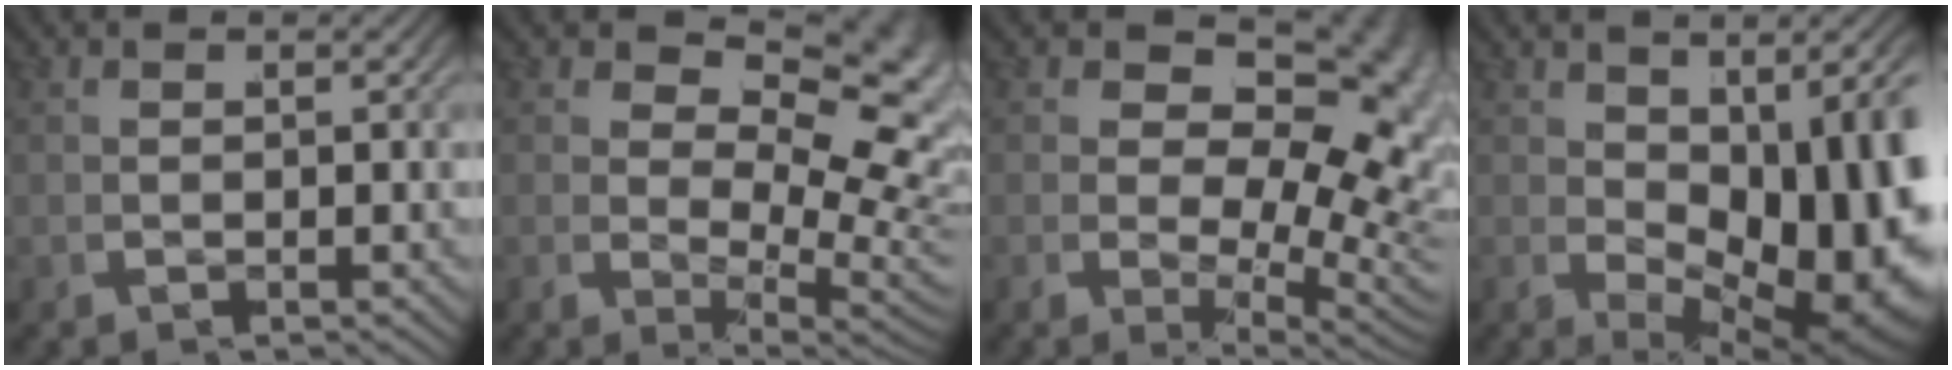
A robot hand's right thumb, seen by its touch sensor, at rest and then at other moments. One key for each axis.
{"total": 7.6, "fx": 1.1, "fy": 4.0, "fz": 6.4, "tx": -0.093, "ty": -0.034, "tz": 0.035}
{"total": 10.2, "fx": 0.6, "fy": 6.4, "fz": 7.8, "tx": -0.107, "ty": -0.034, "tz": 0.017}
{"total": 12.4, "fx": -0.7, "fy": 6.4, "fz": 10.6, "tx": -0.151, "ty": -0.031, "tz": 0.022}